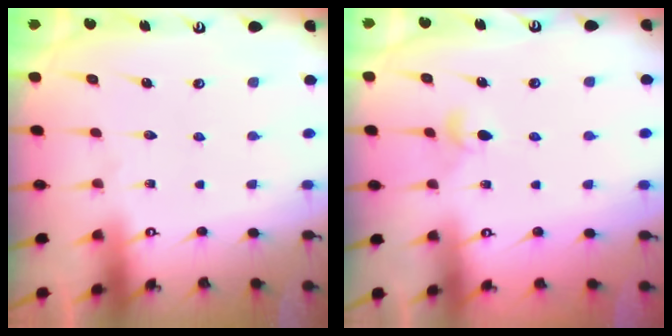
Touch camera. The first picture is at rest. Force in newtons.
{"total": 3.9, "press": 3.8, "slide": 0.8}